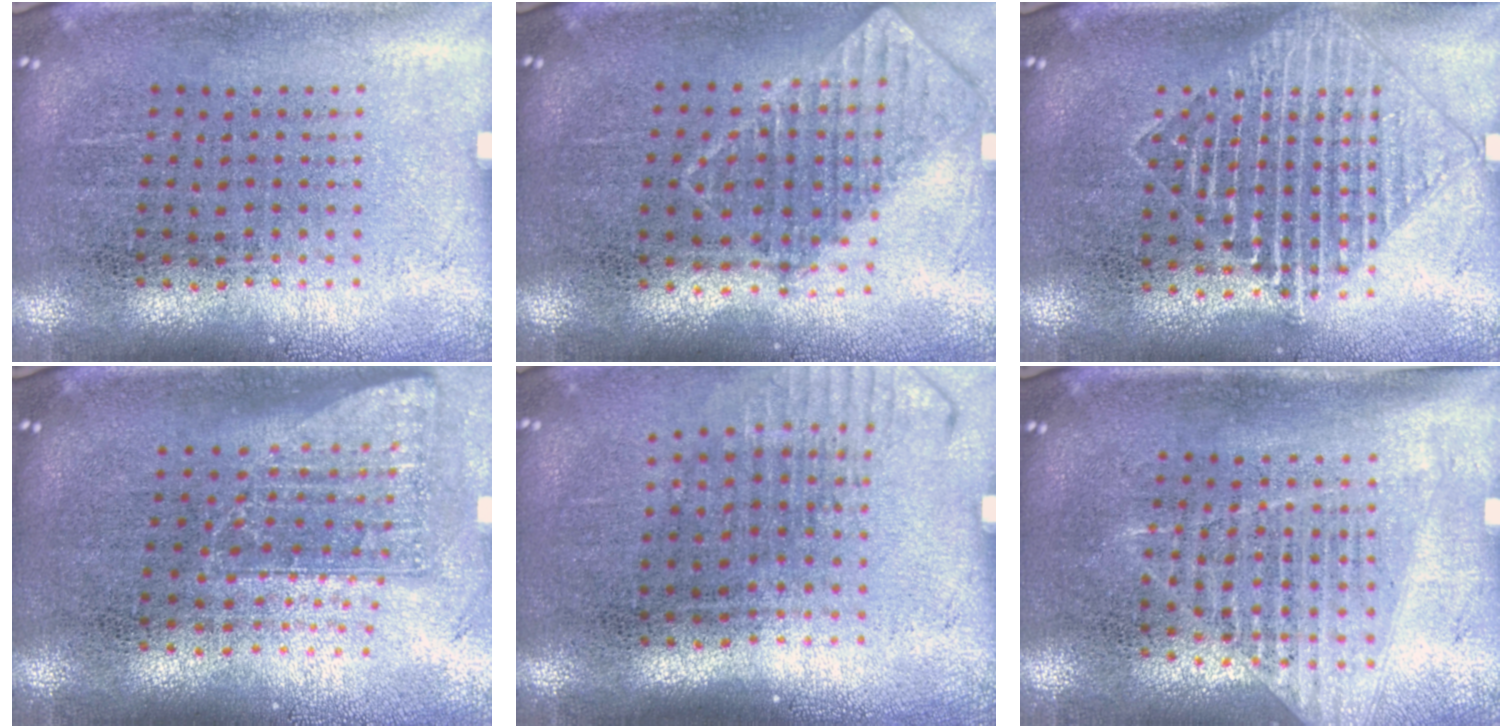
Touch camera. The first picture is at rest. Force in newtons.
{"total": 0.8, "press": 0.8, "slide": 0.1}
{"total": 1.6, "press": 1.4, "slide": 0.8}
{"total": 1.7, "press": 1.2, "slide": 1.1}
{"total": 1.3, "press": 1.0, "slide": 0.8}
{"total": 1.2, "press": 1.1, "slide": 0.4}